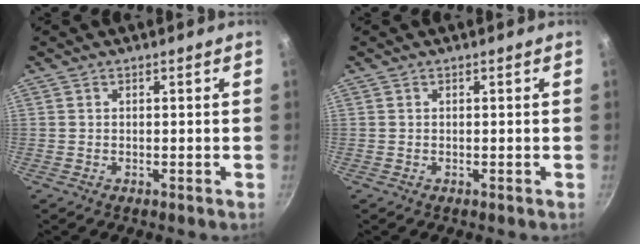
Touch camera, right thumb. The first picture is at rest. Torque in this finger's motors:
{"motor_torque": [0.00, 0.00, 0.07, 0.00, 0.00]}